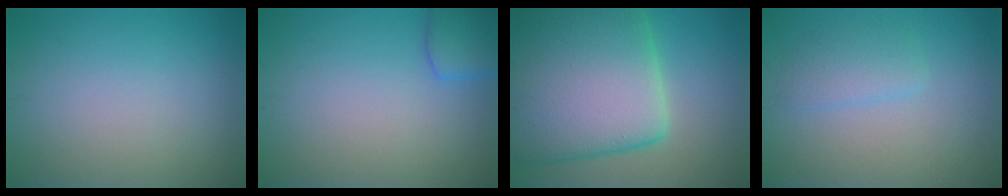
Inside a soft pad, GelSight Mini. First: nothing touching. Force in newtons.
{"total": 2.7, "press": 2.7, "slide": 0.1}
{"total": 15.9, "press": 15.9, "slide": 0.8}
{"total": 2.1, "press": 2.1, "slide": 0.1}